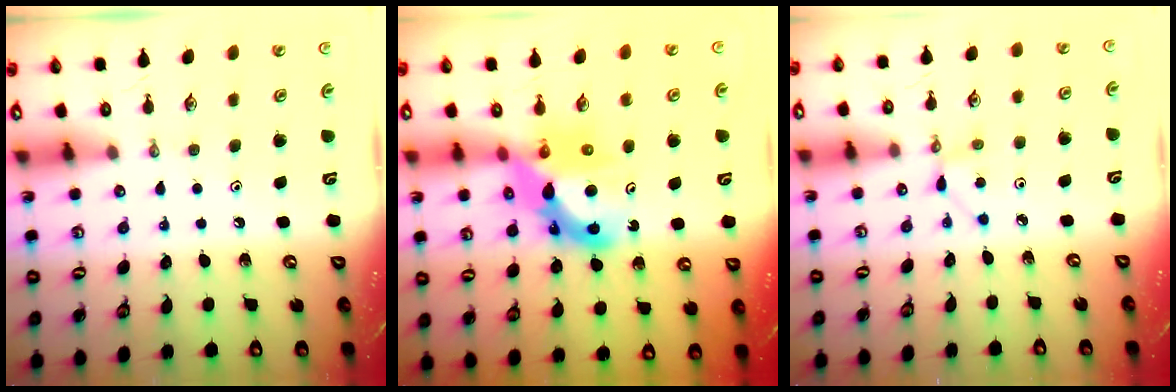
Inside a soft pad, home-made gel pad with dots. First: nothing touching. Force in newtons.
{"total": 11.6, "press": 11.5, "slide": 1.0}
{"total": 2.2, "press": 2.2, "slide": 0.3}